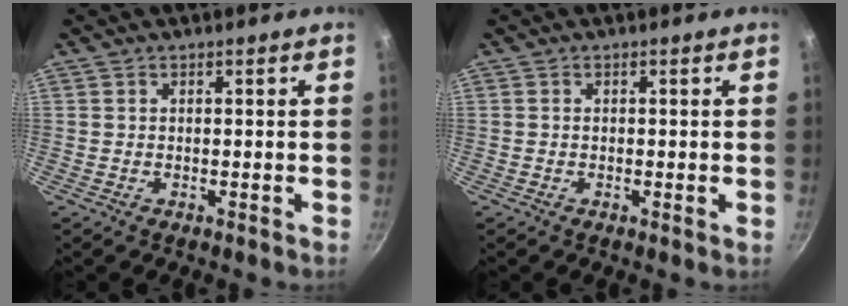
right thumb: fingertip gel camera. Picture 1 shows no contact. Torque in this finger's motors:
{"motor_torque": [2.64, 2.21, 0.41, -0.12, 0.07]}